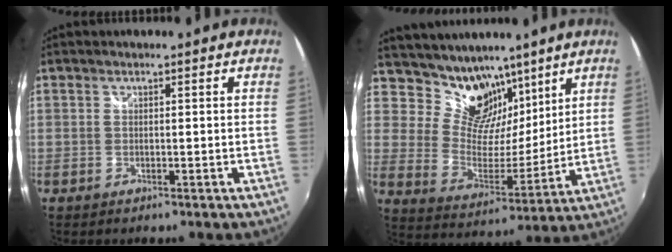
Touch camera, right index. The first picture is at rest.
{"total": 13.5, "force": [9.8, 7.5, 5.6], "torque": [-0.102, -0.007, 0.176]}